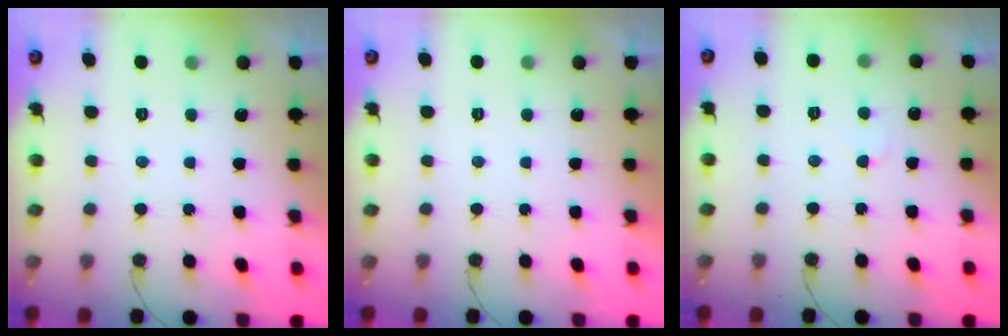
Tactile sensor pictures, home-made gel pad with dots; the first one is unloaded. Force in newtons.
{"total": 1.8, "press": 1.8, "slide": 0.0}
{"total": 2.7, "press": 2.7, "slide": 0.2}